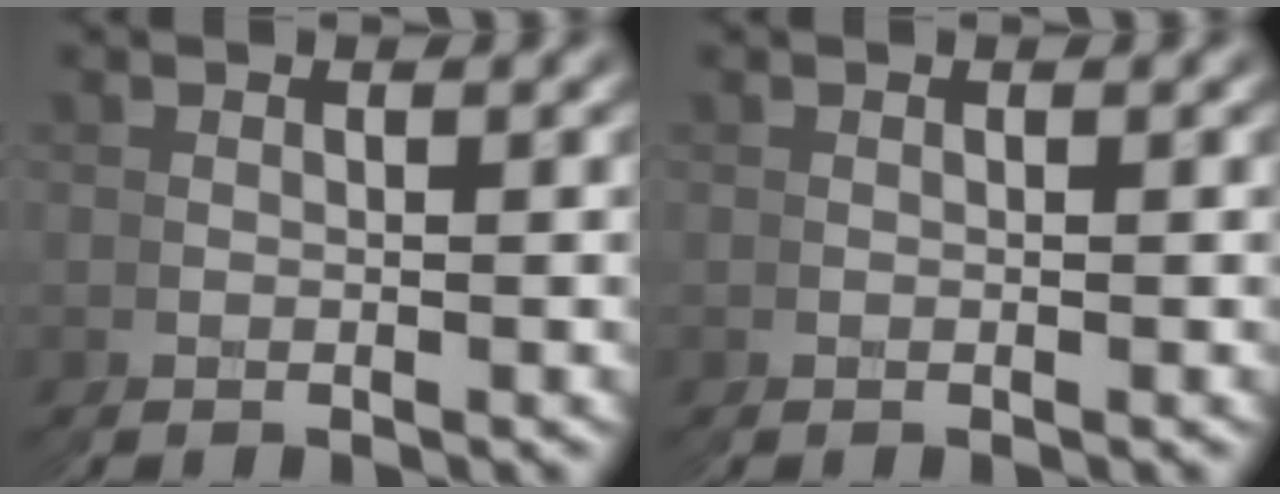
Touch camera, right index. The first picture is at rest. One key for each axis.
{"total": 0.0}